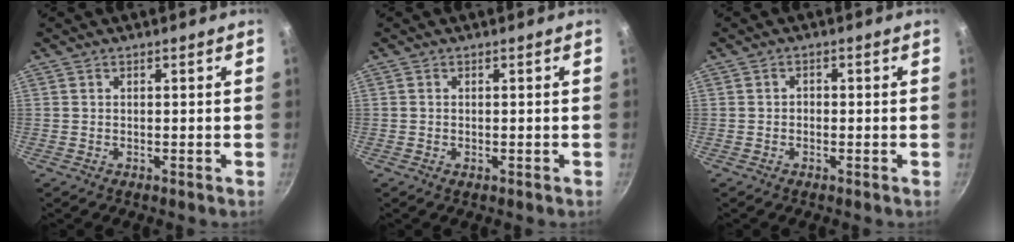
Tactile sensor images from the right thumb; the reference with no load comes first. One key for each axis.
{"total": 0.5, "fx": -0.2, "fy": 0.3, "fz": 0.4, "tx": -0.006, "ty": 0.000, "tz": -0.003}
{"total": 1.1, "fx": -0.4, "fy": 0.9, "fz": 0.6, "tx": -0.009, "ty": 0.005, "tz": -0.008}